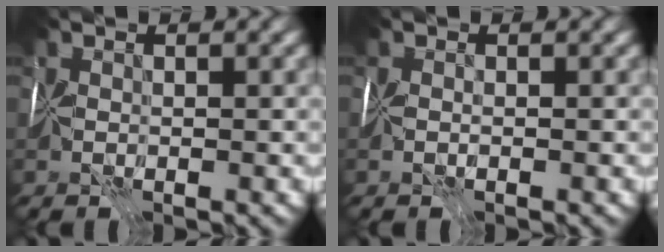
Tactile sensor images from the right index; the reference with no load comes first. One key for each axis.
{"total": 0.8, "fx": -0.4, "fy": 0.2, "fz": 0.6, "tx": -0.011, "ty": -0.003, "tz": -0.009}